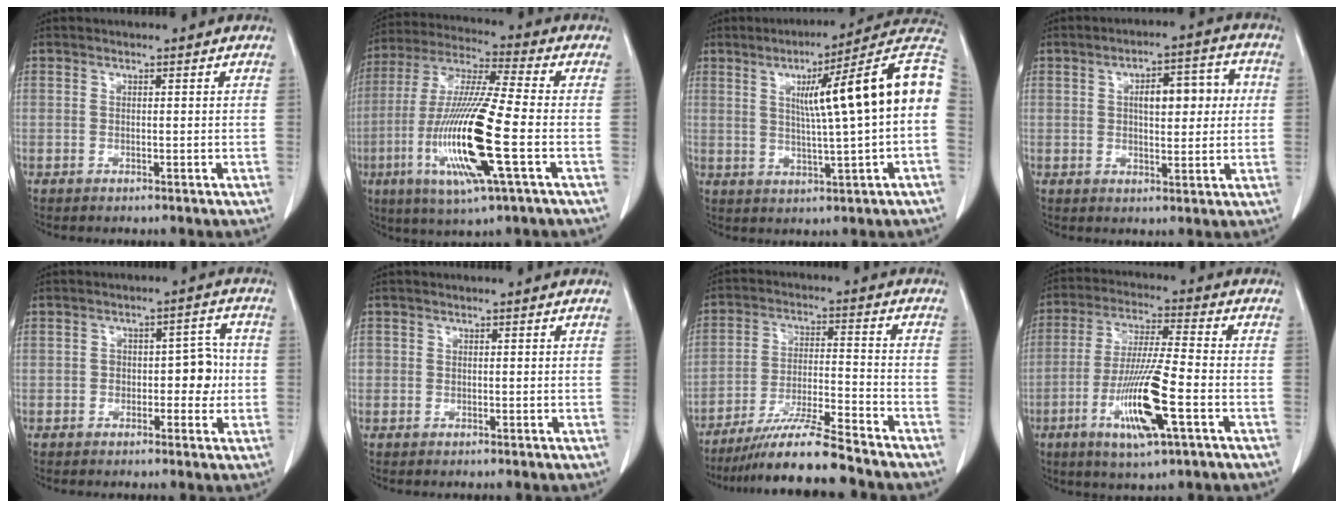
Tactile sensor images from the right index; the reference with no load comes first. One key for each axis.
{"total": 17.5, "fx": -4.6, "fy": 0.8, "fz": 16.9, "tx": -0.349, "ty": -0.018, "tz": -0.089}
{"total": 17.1, "fx": 2.6, "fy": -0.3, "fz": 16.9, "tx": -0.229, "ty": 0.029, "tz": 0.029}
{"total": 9.1, "fx": 1.7, "fy": 3.1, "fz": 8.4, "tx": -0.117, "ty": 0.027, "tz": 0.026}
{"total": 5.2, "fx": -0.7, "fy": 2.8, "fz": 4.2, "tx": -0.047, "ty": 0.026, "tz": -0.008}
{"total": 0.8, "fx": -0.1, "fy": 0.8, "fz": 0.0, "tx": 0.011, "ty": 0.006, "tz": -0.004}
{"total": 11.1, "fx": -9.6, "fy": -0.5, "fz": 5.5, "tx": -0.092, "ty": -0.014, "tz": -0.170}
{"total": 13.0, "fx": -4.6, "fy": 0.9, "fz": 12.2, "tx": -0.238, "ty": -0.018, "tz": -0.083}